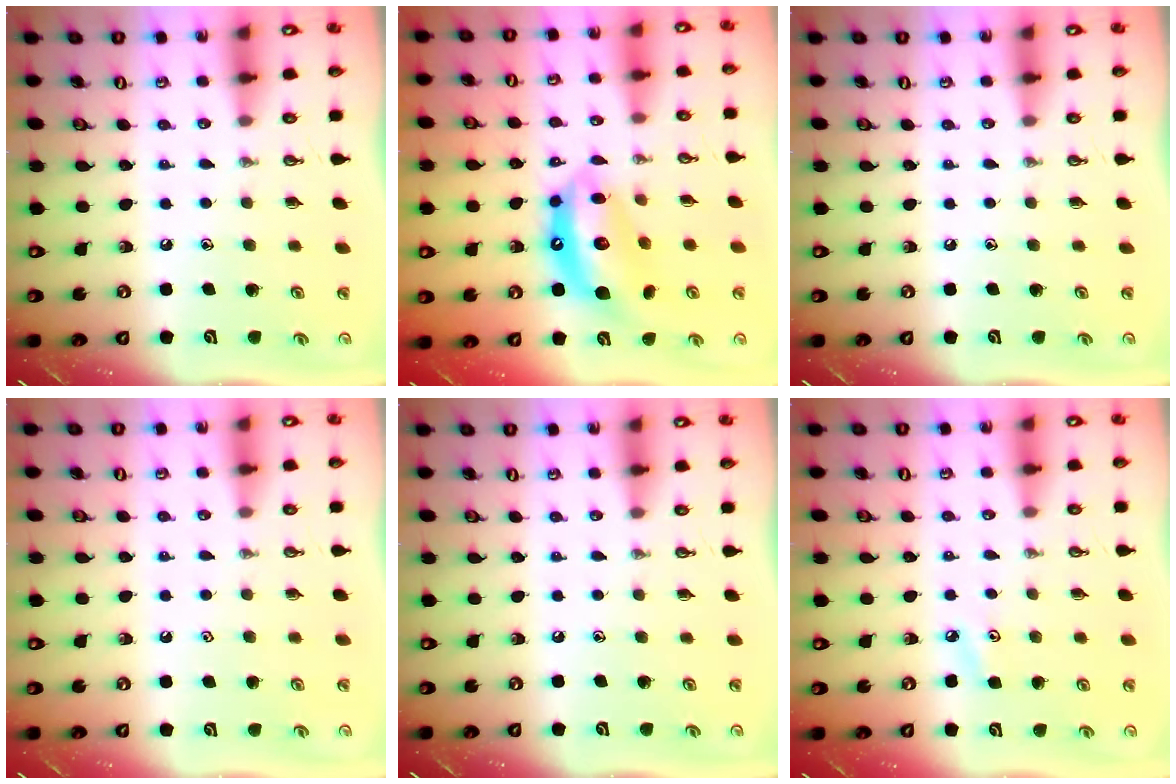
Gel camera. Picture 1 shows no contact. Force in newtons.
{"total": 13.6, "press": 13.5, "slide": 1.2}
{"total": 0.0}
{"total": 0.9, "press": 0.6, "slide": 0.7}
{"total": 0.0}
{"total": 4.3, "press": 4.2, "slide": 0.5}